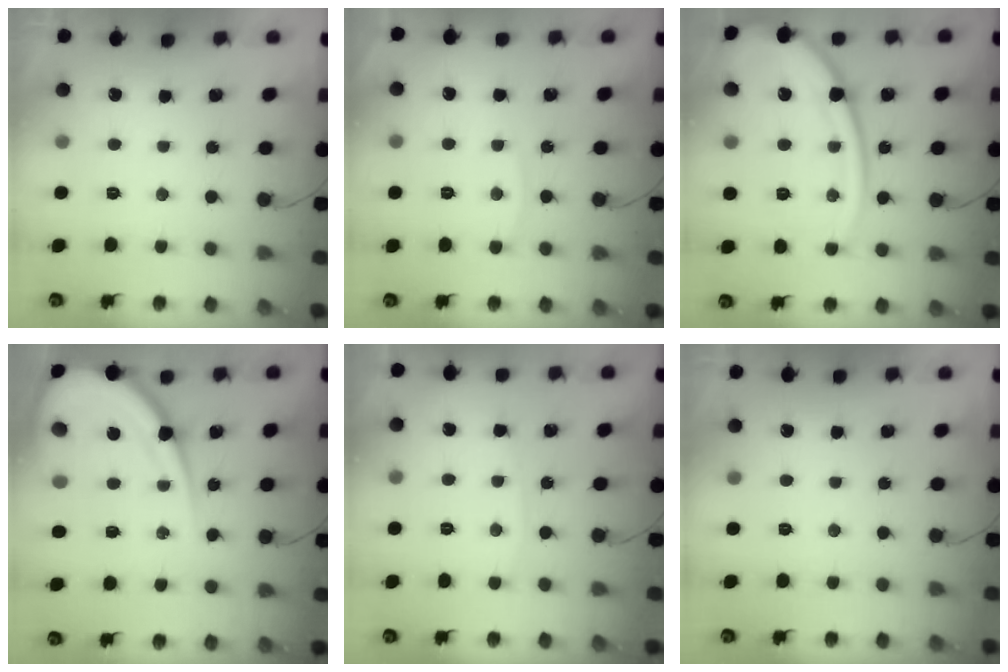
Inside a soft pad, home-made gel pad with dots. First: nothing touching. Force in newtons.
{"total": 2.7, "press": 2.7, "slide": 0.4}
{"total": 18.3, "press": 18.2, "slide": 2.0}
{"total": 19.7, "press": 19.6, "slide": 1.9}
{"total": 2.3, "press": 2.2, "slide": 0.3}
{"total": 0.0}